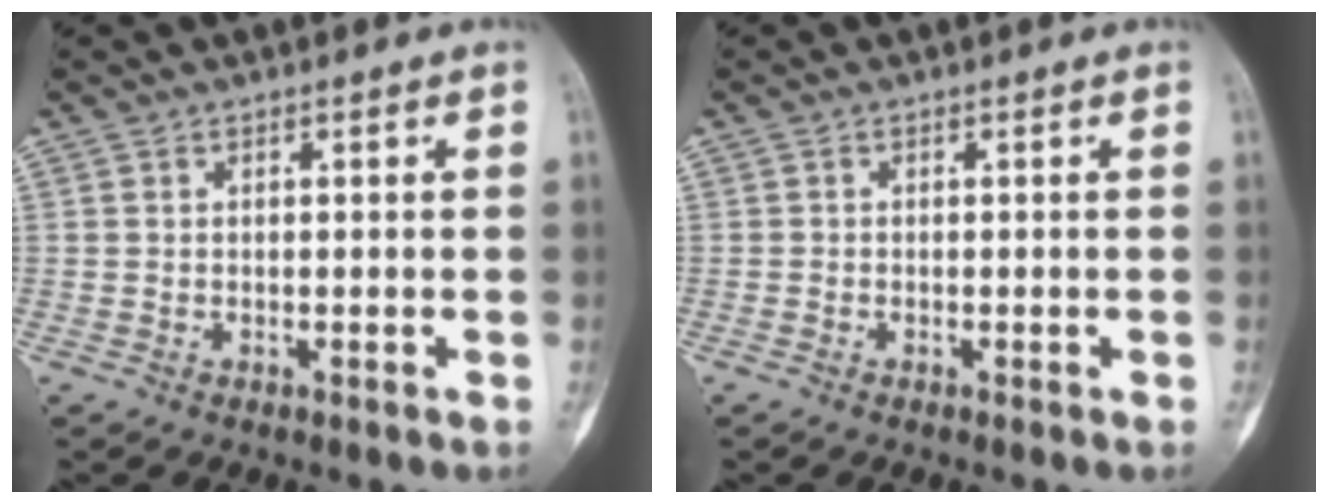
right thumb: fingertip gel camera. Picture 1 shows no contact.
{"total": 0.0}